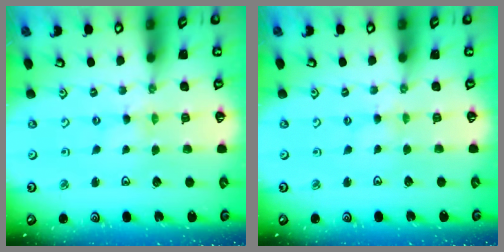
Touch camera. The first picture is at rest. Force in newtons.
{"total": 1.2, "press": 1.2, "slide": 0.3}